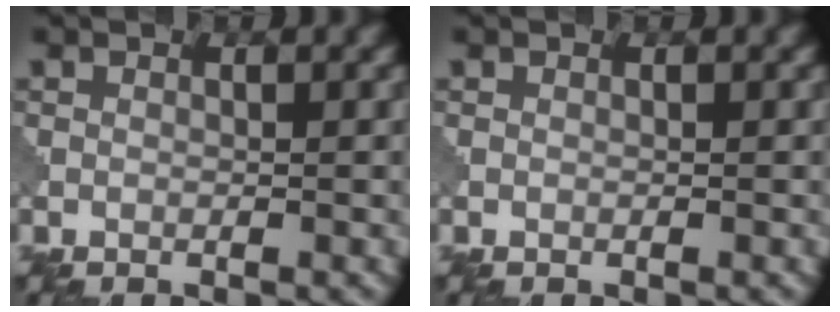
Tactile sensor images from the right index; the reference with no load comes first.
{"total": 0.0}